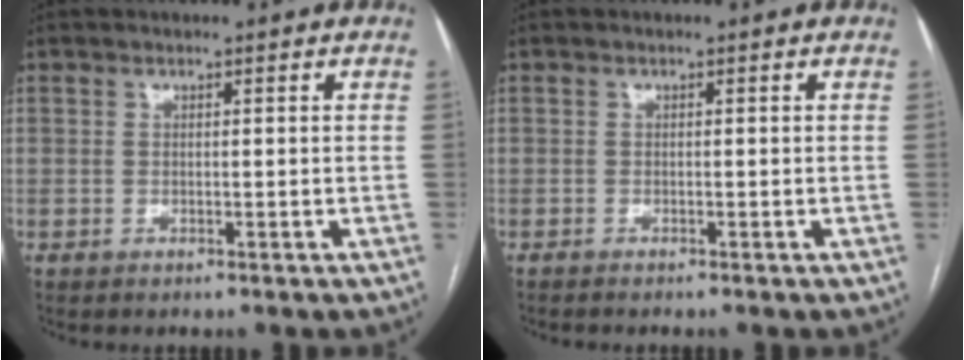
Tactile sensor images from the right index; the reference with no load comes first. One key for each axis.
{"total": 1.1, "fx": -1.0, "fy": -0.1, "fz": 0.5, "tx": -0.005, "ty": 0.000, "tz": -0.014}